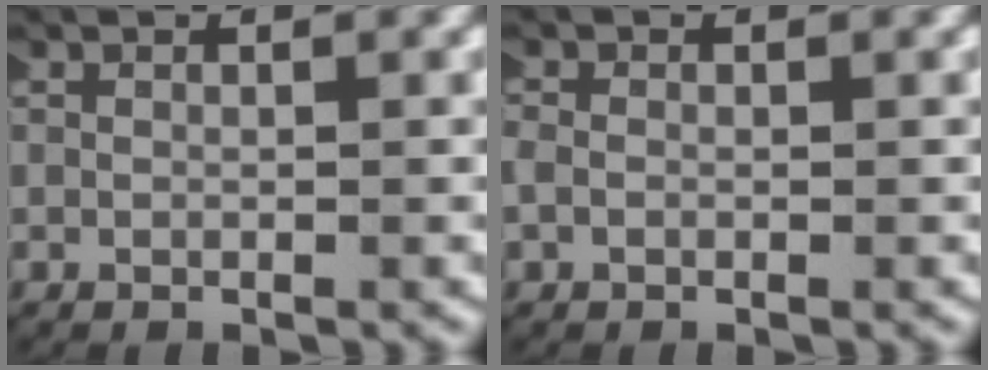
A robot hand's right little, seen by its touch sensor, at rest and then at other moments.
{"total": 1.5, "force": [-0.1, 1.3, 0.8], "torque": [-0.025, 0.000, -0.003]}